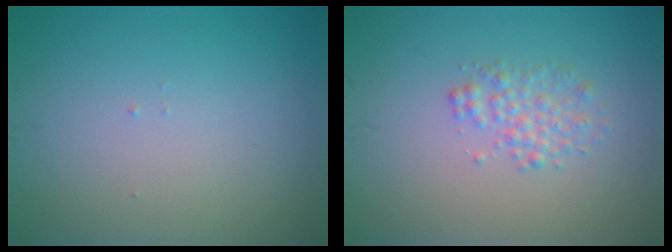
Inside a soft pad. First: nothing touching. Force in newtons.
{"total": 2.0, "press": 2.0, "slide": 0.1}